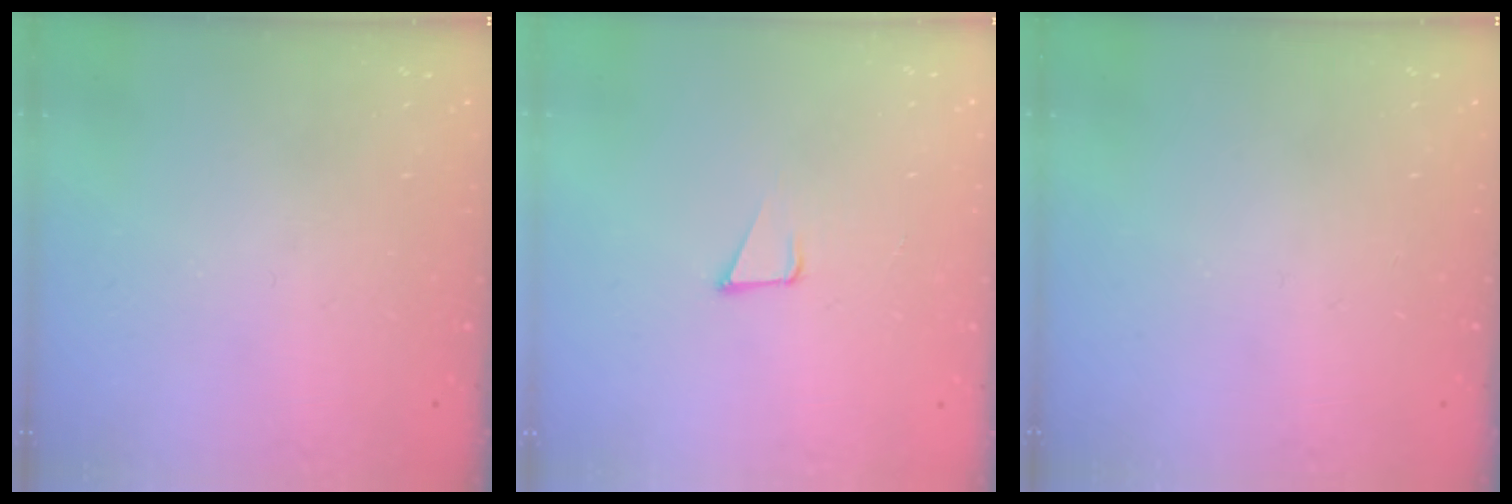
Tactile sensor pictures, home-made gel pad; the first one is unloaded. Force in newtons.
{"total": 4.8, "press": 3.9, "slide": 2.7}
{"total": 0.0}